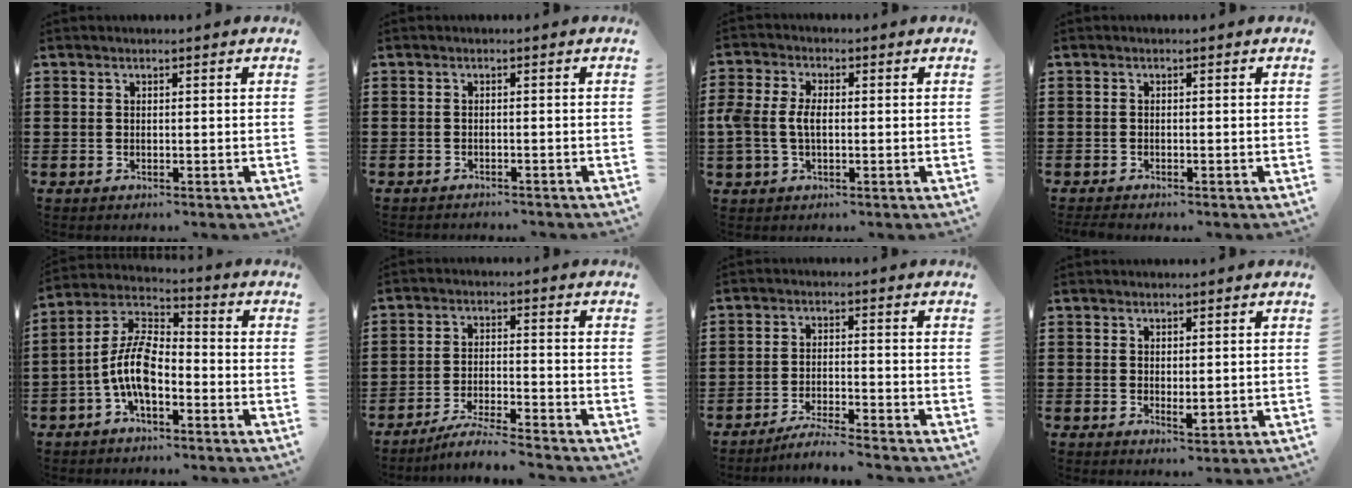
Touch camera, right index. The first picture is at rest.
{"total": 0.9, "force": [-0.9, 0.1, 0.0], "torque": [-0.004, 0.000, -0.019]}
{"total": 4.3, "force": [-0.3, 2.7, 3.4], "torque": [-0.094, -0.002, -0.015]}
{"total": 0.9, "force": [-0.8, -0.1, 0.2], "torque": [-0.006, -0.005, -0.015]}
{"total": 9.0, "force": [-3.2, 4.0, 7.4], "torque": [-0.184, -0.005, -0.068]}
{"total": 4.7, "force": [-4.5, -0.3, 1.3], "torque": [-0.030, -0.006, -0.092]}
{"total": 3.9, "force": [-3.8, -0.3, 0.9], "torque": [-0.018, -0.001, -0.076]}
{"total": 1.4, "force": [0.5, 0.6, 1.1], "torque": [-0.021, 0.000, 0.010]}